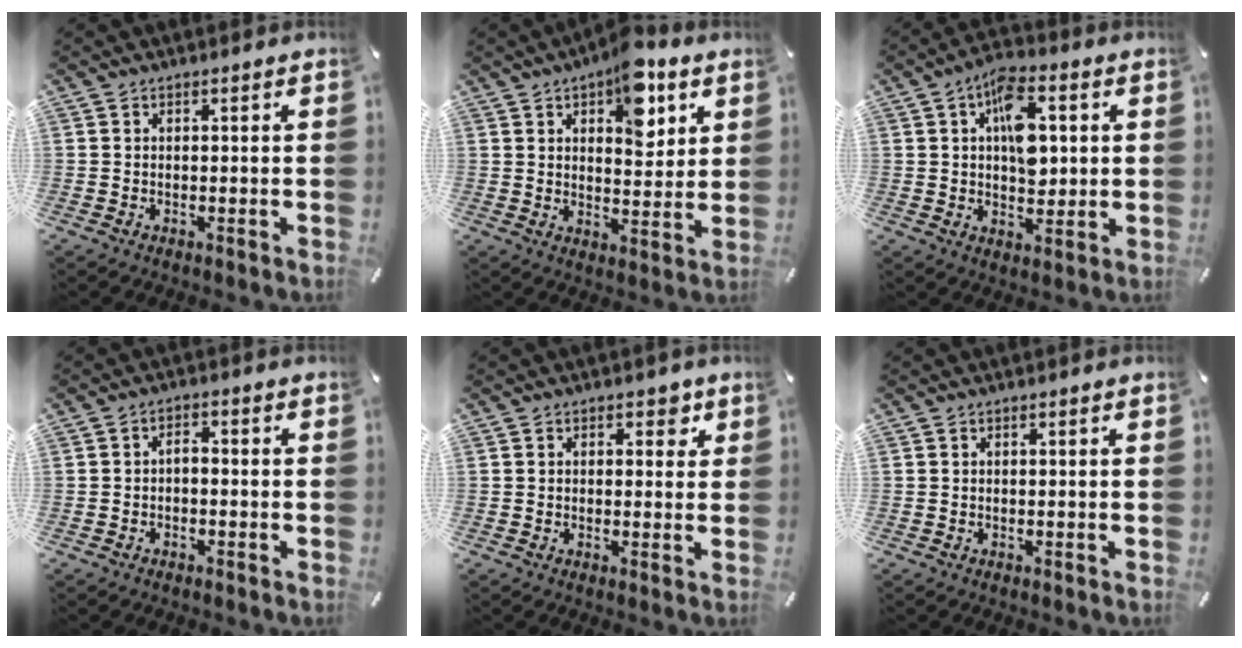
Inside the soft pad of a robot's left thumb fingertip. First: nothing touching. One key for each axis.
{"total": 11.1, "fx": 6.2, "fy": 5.9, "fz": 7.2, "tx": -0.083, "ty": -0.028, "tz": 0.102}
{"total": 11.8, "fx": 2.4, "fy": 7.4, "fz": 8.8, "tx": -0.121, "ty": 0.003, "tz": 0.043}
{"total": 2.2, "fx": -1.1, "fy": 1.3, "fz": 1.3, "tx": -0.027, "ty": 0.010, "tz": -0.024}
{"total": 3.3, "fx": 1.4, "fy": 2.2, "fz": 2.0, "tx": -0.014, "ty": -0.004, "tz": 0.015}
{"total": 0.0}